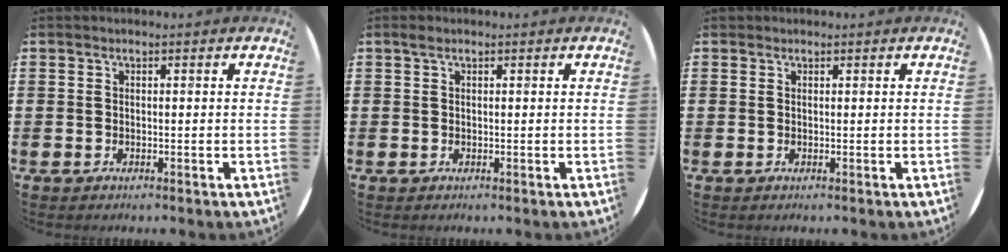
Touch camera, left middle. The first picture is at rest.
{"total": 0.5, "force": [0.4, 0.3, 0.3], "torque": [0.002, 0.000, 0.005]}
{"total": 0.0}